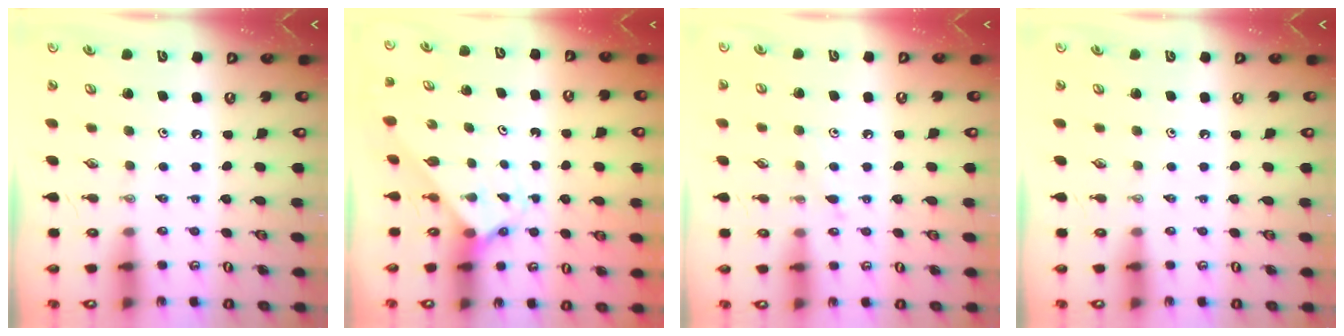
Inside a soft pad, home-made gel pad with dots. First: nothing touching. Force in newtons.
{"total": 2.4, "press": 2.4, "slide": 0.2}
{"total": 4.7, "press": 4.7, "slide": 0.6}
{"total": 0.0}